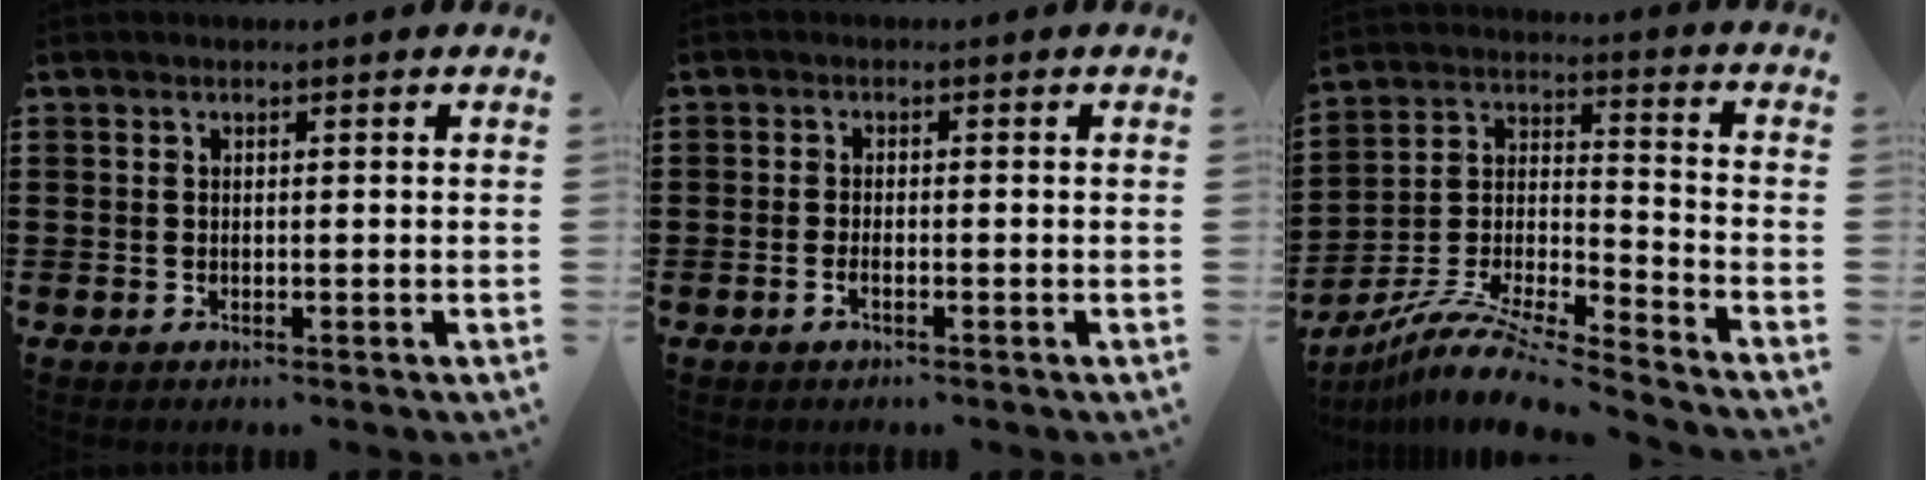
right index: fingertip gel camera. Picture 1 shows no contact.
{"total": 1.3, "force": [-0.7, 0.2, 1.2], "torque": [-0.023, -0.005, -0.010]}
{"total": 10.0, "force": [-9.1, 0.7, 4.1], "torque": [-0.081, 0.006, -0.183]}